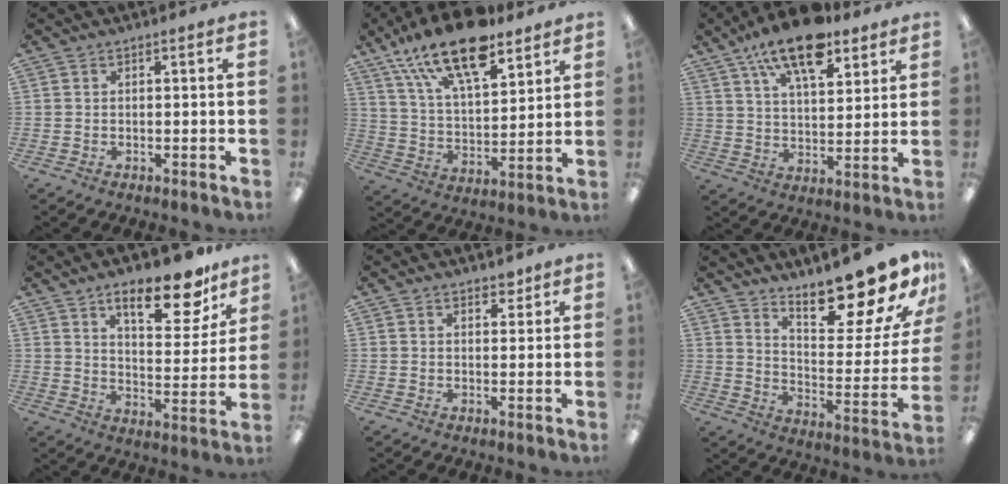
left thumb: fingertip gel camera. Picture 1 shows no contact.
{"total": 19.7, "force": [14.0, 7.6, 11.6], "torque": [-0.206, -0.070, 0.243]}
{"total": 15.3, "force": [10.4, 6.4, 9.2], "torque": [-0.152, -0.044, 0.180]}
{"total": 16.9, "force": [11.5, 6.3, 10.5], "torque": [-0.144, -0.061, 0.186]}
{"total": 2.7, "force": [2.3, 1.3, 0.7], "torque": [0.001, -0.009, 0.040]}
{"total": 20.8, "force": [17.3, 5.5, 10.2], "torque": [-0.128, -0.142, 0.284]}